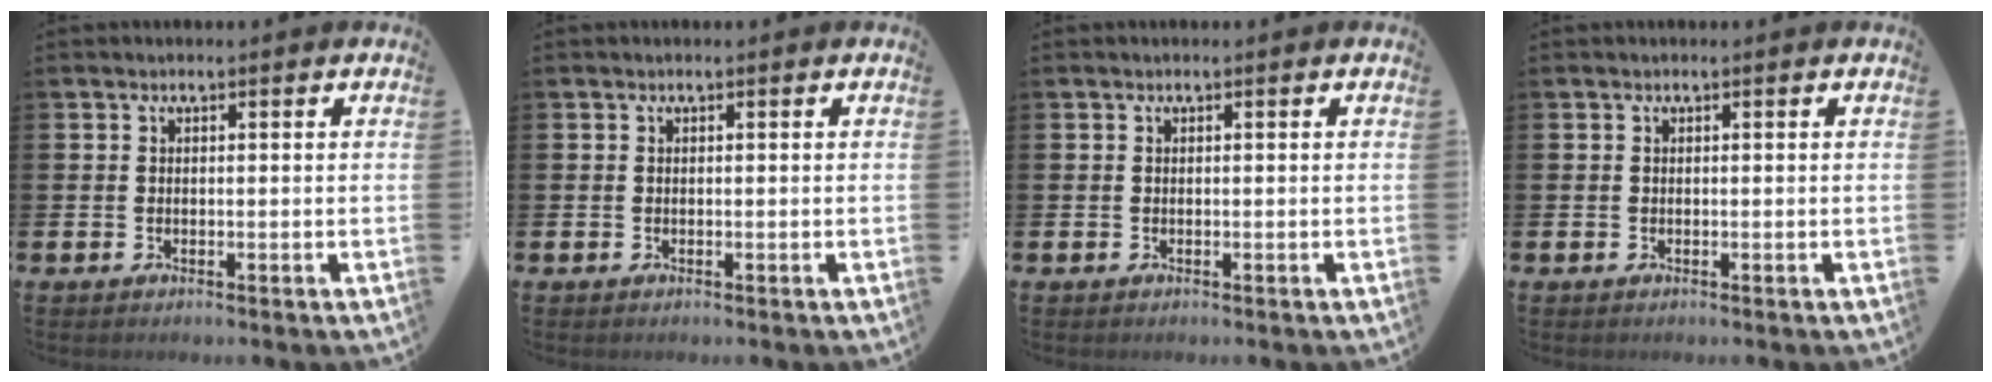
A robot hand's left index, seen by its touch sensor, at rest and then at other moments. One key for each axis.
{"total": 0.0}
{"total": 0.0}
{"total": 0.0}